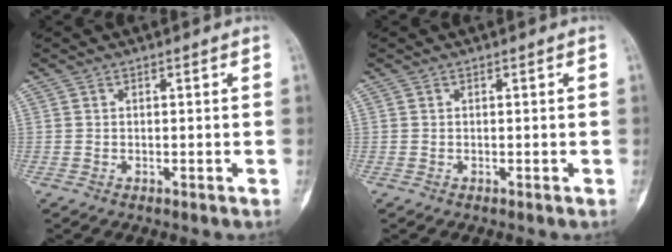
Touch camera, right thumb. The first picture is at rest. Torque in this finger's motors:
{"motor_torque": [0.22, 0.14, 0.07, -0.16, -0.04]}